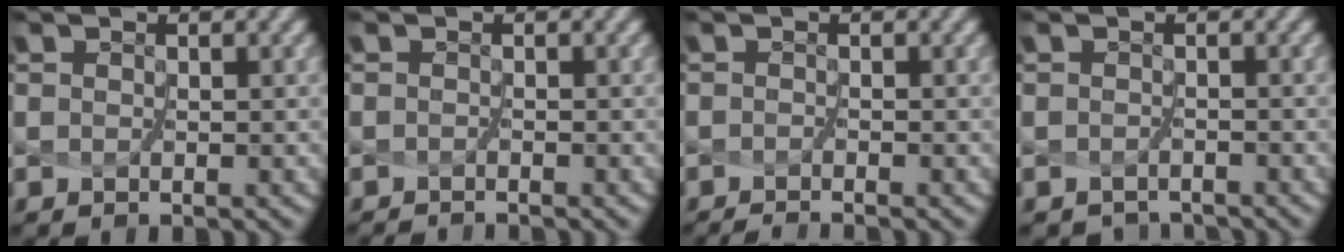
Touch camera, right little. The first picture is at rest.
{"total": 1.4, "force": [-1.2, -0.6, -0.3], "torque": [-0.003, -0.012, -0.022]}
{"total": 1.6, "force": [-1.5, -0.6, 0.1], "torque": [-0.010, -0.011, -0.028]}
{"total": 2.1, "force": [-2.0, 0.5, -0.3], "torque": [0.005, -0.011, -0.037]}